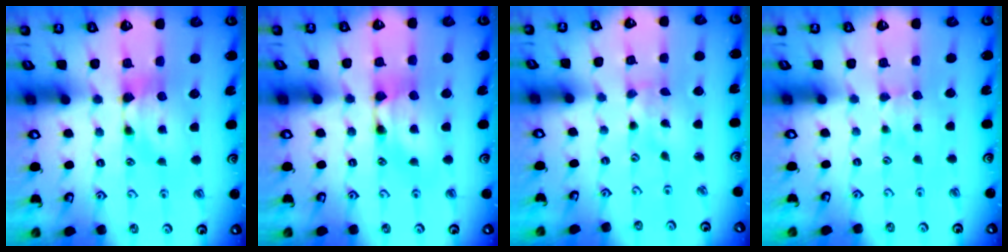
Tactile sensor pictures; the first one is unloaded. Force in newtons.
{"total": 1.9, "press": 1.9, "slide": 0.1}
{"total": 3.6, "press": 3.5, "slide": 0.8}
{"total": 2.3, "press": 2.2, "slide": 0.5}